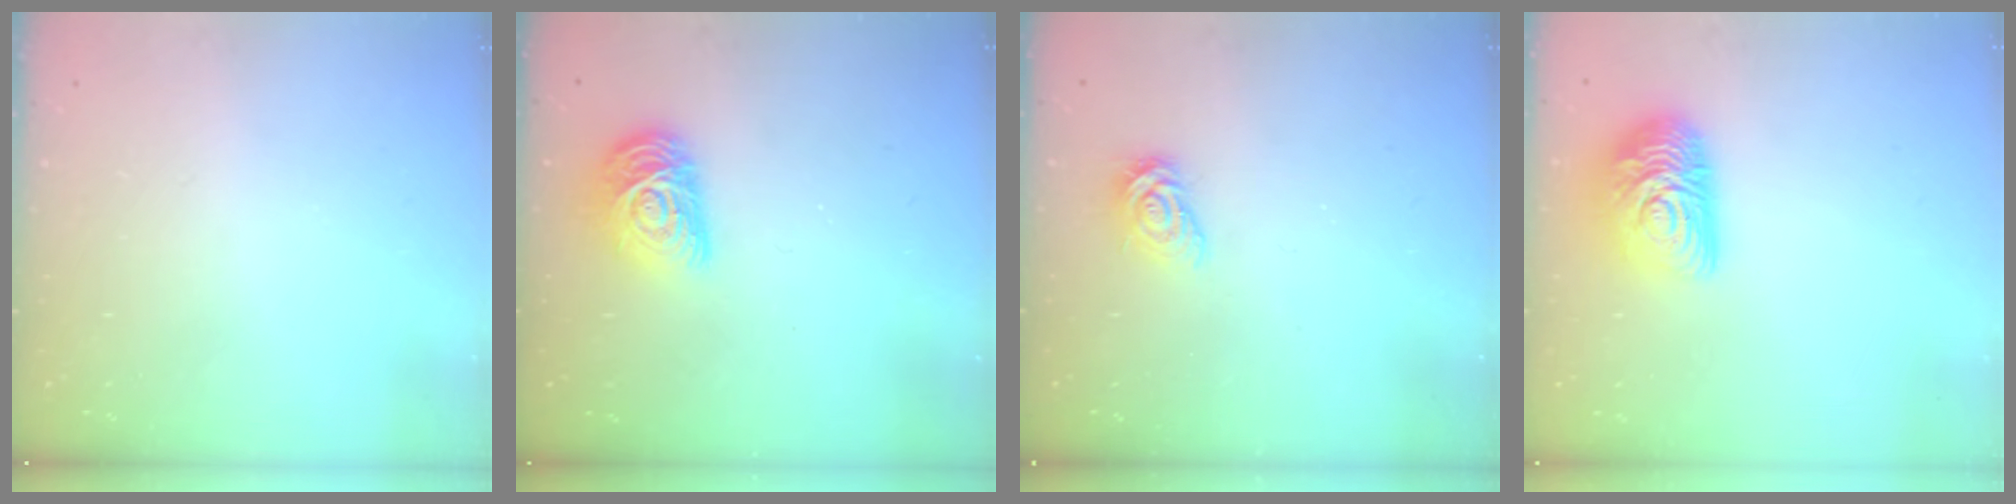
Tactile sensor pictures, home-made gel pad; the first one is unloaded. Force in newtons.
{"total": 12.6, "press": 12.6, "slide": 0.5}
{"total": 6.4, "press": 6.4, "slide": 0.7}
{"total": 12.8, "press": 12.8, "slide": 0.9}